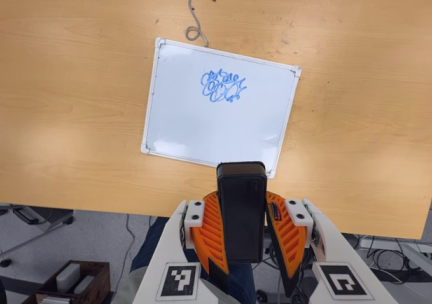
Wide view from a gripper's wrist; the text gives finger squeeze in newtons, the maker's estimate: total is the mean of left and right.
{"total": 9.6, "left": 8.6, "right": 10.7}